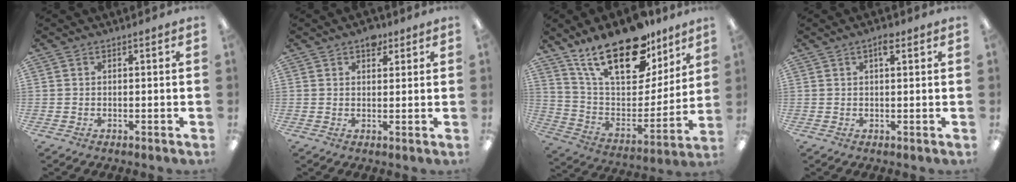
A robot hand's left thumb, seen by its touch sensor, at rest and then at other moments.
{"total": 3.7, "force": [2.5, 2.1, 1.8], "torque": [-0.006, -0.009, 0.039]}
{"total": 24.4, "force": [16.8, 10.7, 14.0], "torque": [-0.237, -0.102, 0.298]}
{"total": 3.0, "force": [1.8, 0.9, 2.3], "torque": [-0.035, 0.000, 0.025]}